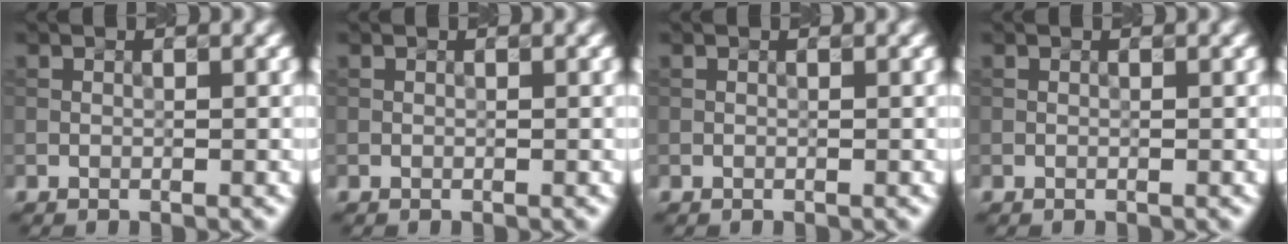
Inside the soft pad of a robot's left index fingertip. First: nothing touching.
{"total": 0.0}
{"total": 0.0}
{"total": 0.0}